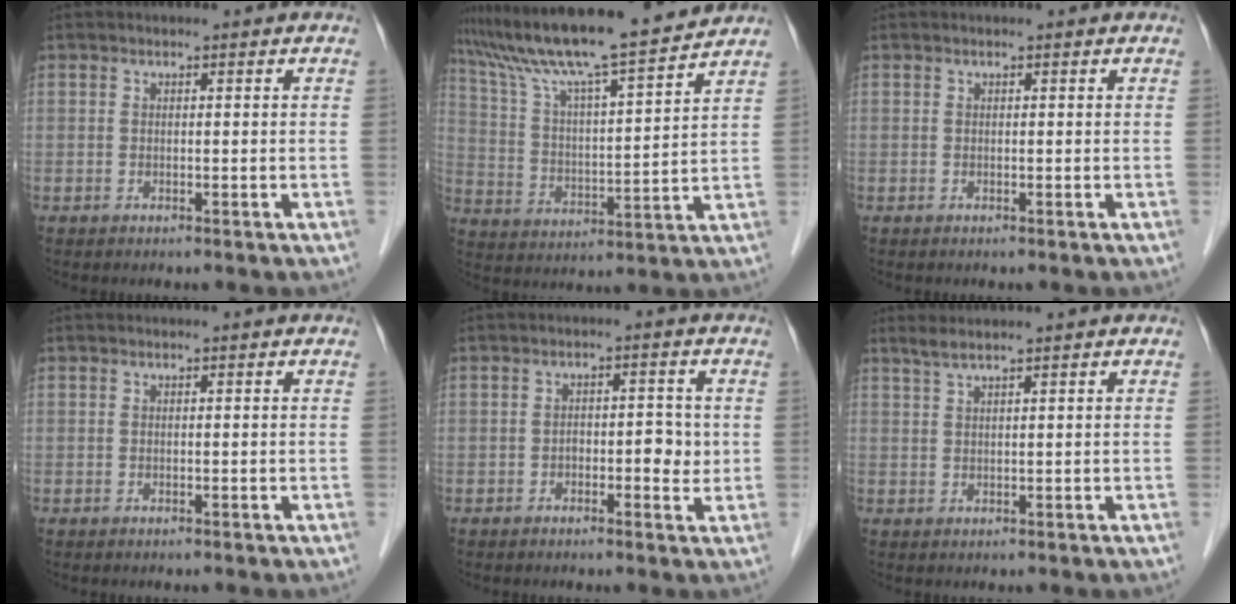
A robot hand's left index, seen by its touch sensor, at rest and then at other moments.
{"total": 16.8, "force": [15.1, -0.6, 7.3], "torque": [-0.137, 0.001, 0.250]}
{"total": 0.0}
{"total": 0.0}
{"total": 2.9, "force": [-0.2, 1.3, 2.6], "torque": [-0.033, 0.002, -0.003]}
{"total": 2.6, "force": [2.2, -0.4, 1.3], "torque": [-0.027, 0.015, 0.046]}